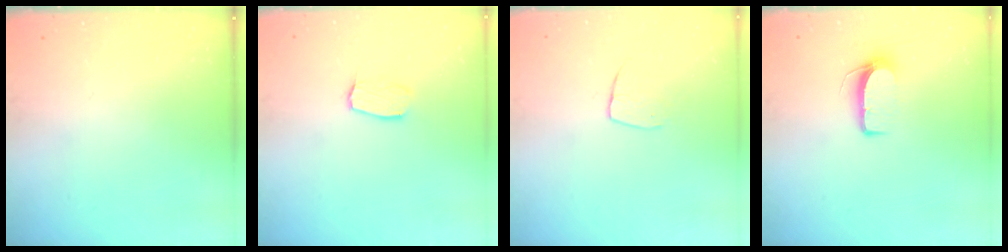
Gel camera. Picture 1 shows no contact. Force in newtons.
{"total": 6.1, "press": 6.1, "slide": 0.2}
{"total": 7.0, "press": 6.9, "slide": 0.5}
{"total": 7.0, "press": 7.0, "slide": 0.6}